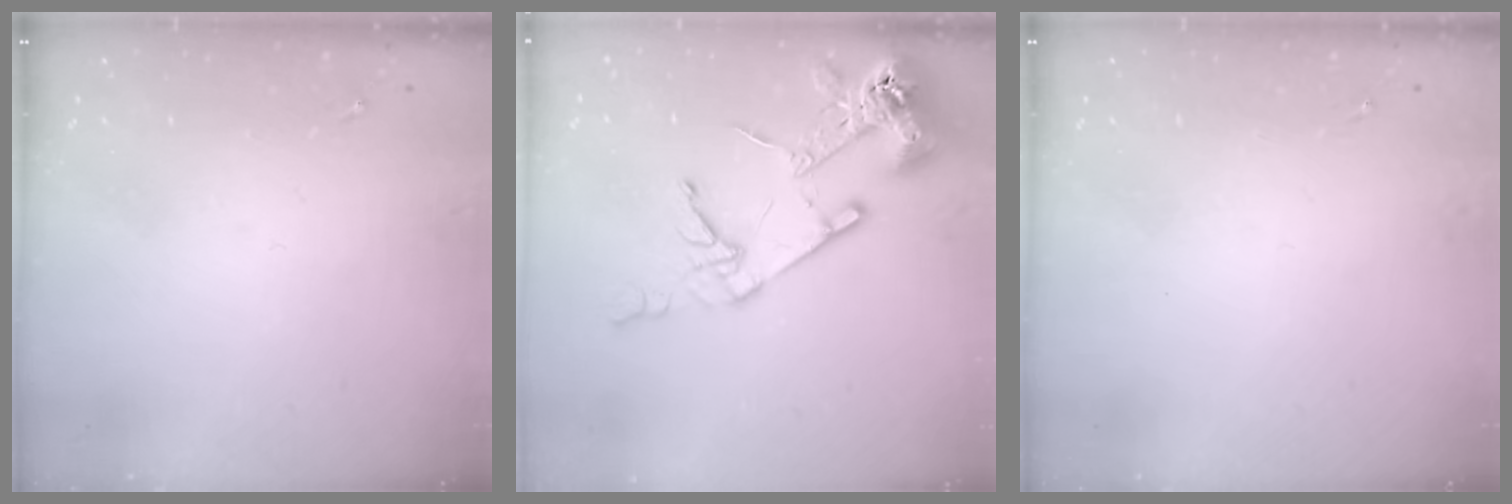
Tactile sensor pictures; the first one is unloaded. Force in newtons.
{"total": 16.6, "press": 16.5, "slide": 2.0}
{"total": 0.0}